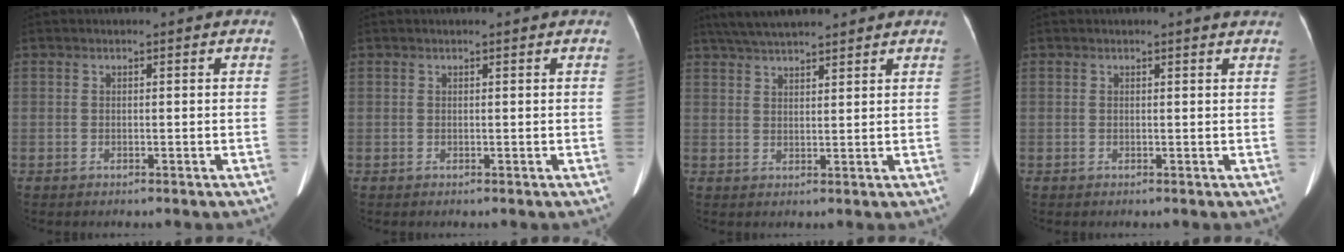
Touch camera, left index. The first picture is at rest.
{"total": 0.6, "force": [0.5, 0.0, 0.2], "torque": [-0.004, 0.005, 0.008]}
{"total": 8.7, "force": [7.6, 1.3, 4.2], "torque": [-0.065, 0.035, 0.121]}
{"total": 1.9, "force": [1.7, 0.1, 0.7], "torque": [-0.011, 0.001, 0.011]}